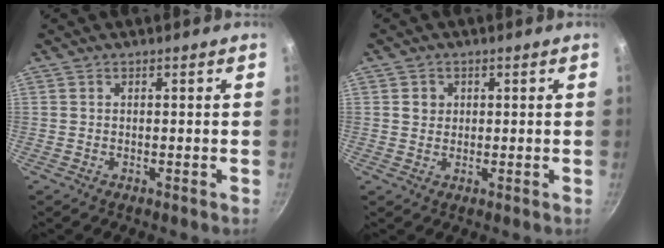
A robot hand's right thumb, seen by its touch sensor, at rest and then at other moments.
{"total": 2.4, "force": [0.6, 2.2, 0.7], "torque": [0.000, -0.001, 0.009]}